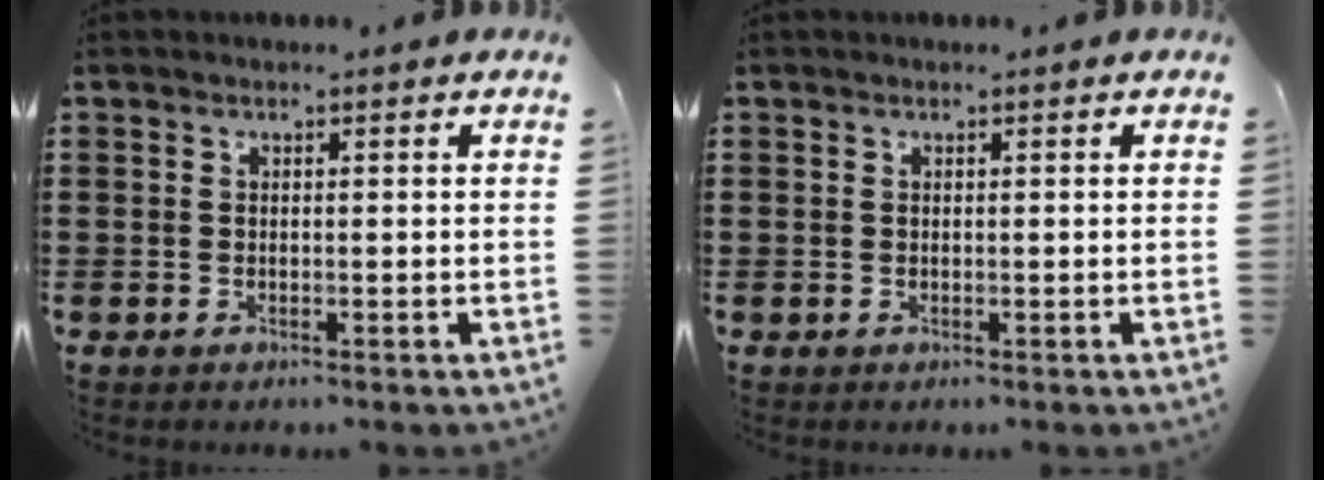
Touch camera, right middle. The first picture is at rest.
{"total": 0.0}